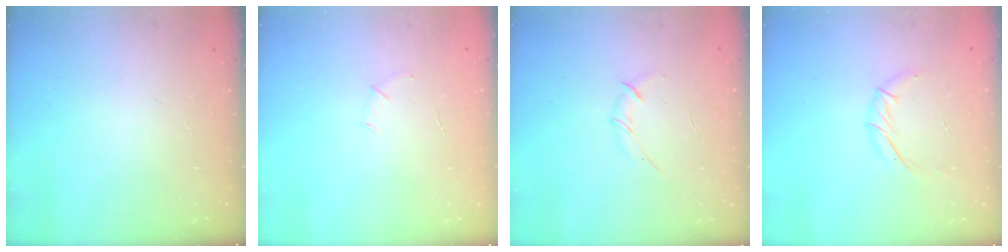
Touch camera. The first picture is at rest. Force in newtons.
{"total": 3.9, "press": 3.8, "slide": 1.1}
{"total": 4.0, "press": 3.9, "slide": 1.0}
{"total": 7.6, "press": 7.5, "slide": 1.1}